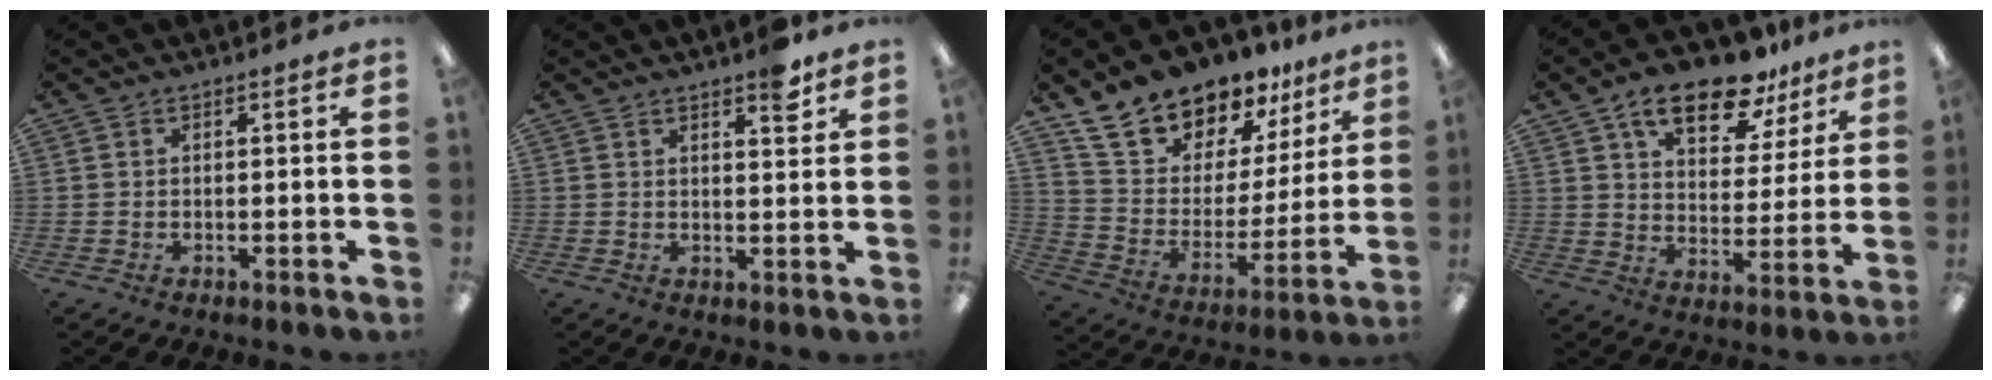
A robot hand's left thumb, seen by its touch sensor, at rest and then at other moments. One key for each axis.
{"total": 5.2, "fx": 3.8, "fy": 1.7, "fz": 3.1, "tx": -0.031, "ty": -0.020, "tz": 0.060}
{"total": 15.7, "fx": 14.1, "fy": 6.5, "fz": 2.4, "tx": -0.072, "ty": -0.119, "tz": 0.262}
{"total": 15.3, "fx": 10.9, "fy": 6.7, "fz": 8.4, "tx": -0.124, "ty": -0.055, "tz": 0.188}